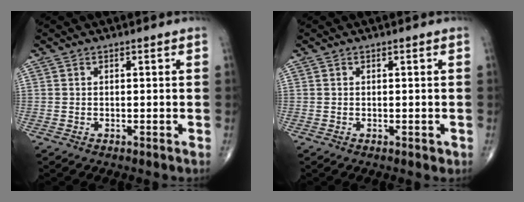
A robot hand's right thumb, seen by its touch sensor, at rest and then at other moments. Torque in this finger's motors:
{"motor_torque": [0.02, 0.33, -0.11, -0.01, 0.01]}